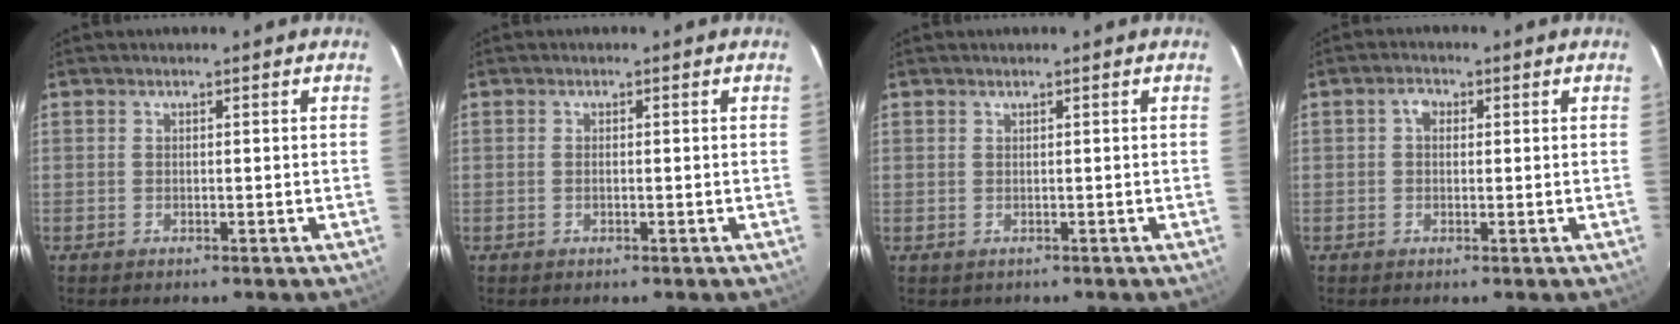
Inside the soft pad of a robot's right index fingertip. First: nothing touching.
{"total": 0.6, "force": [-0.1, 0.2, 0.6], "torque": [-0.012, 0.002, -0.003]}
{"total": 0.9, "force": [0.2, 0.9, 0.0], "torque": [0.005, 0.004, 0.006]}
{"total": 2.0, "force": [0.3, 1.6, 1.2], "torque": [-0.020, 0.010, 0.003]}